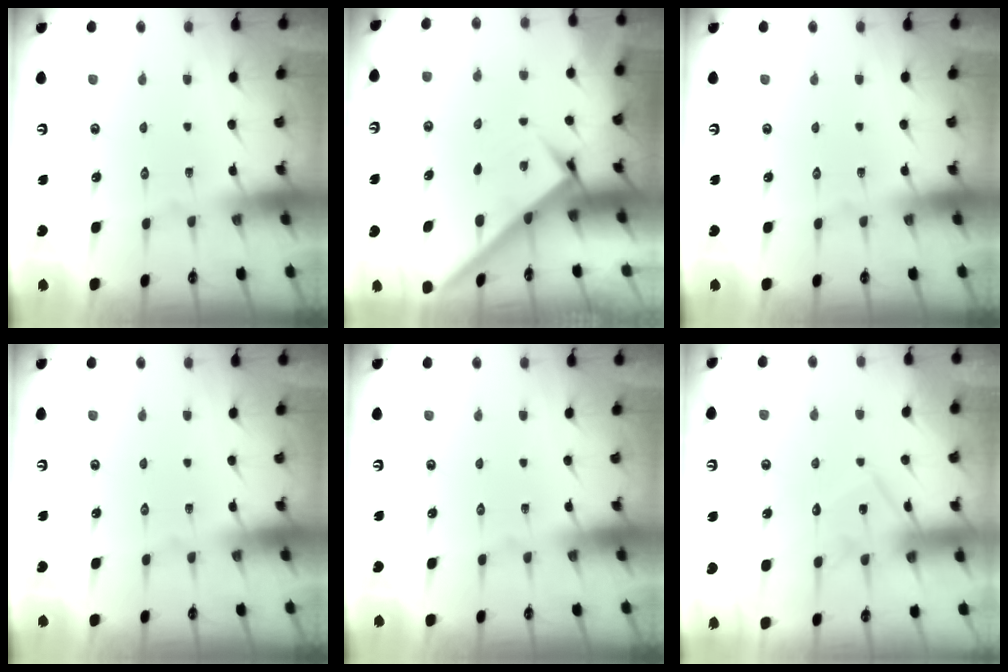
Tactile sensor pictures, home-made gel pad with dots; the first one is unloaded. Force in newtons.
{"total": 2.9, "press": 2.9, "slide": 0.0}
{"total": 0.0}
{"total": 0.0}
{"total": 0.0}
{"total": 12.1, "press": 12.0, "slide": 1.2}